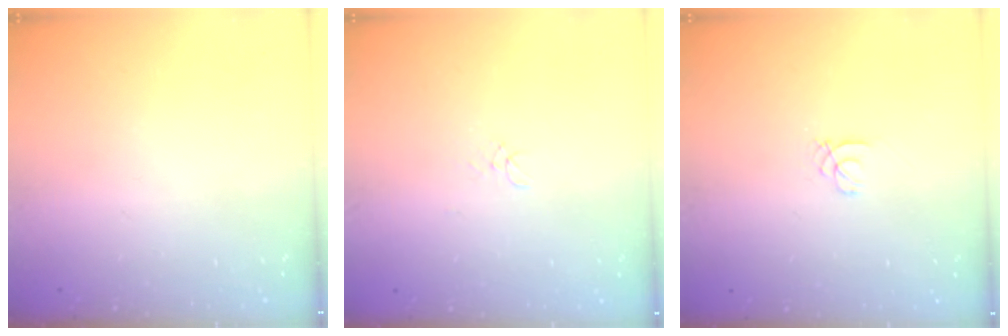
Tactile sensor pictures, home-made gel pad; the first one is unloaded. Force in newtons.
{"total": 3.5, "press": 3.5, "slide": 0.2}
{"total": 1.0, "press": 1.0, "slide": 0.1}